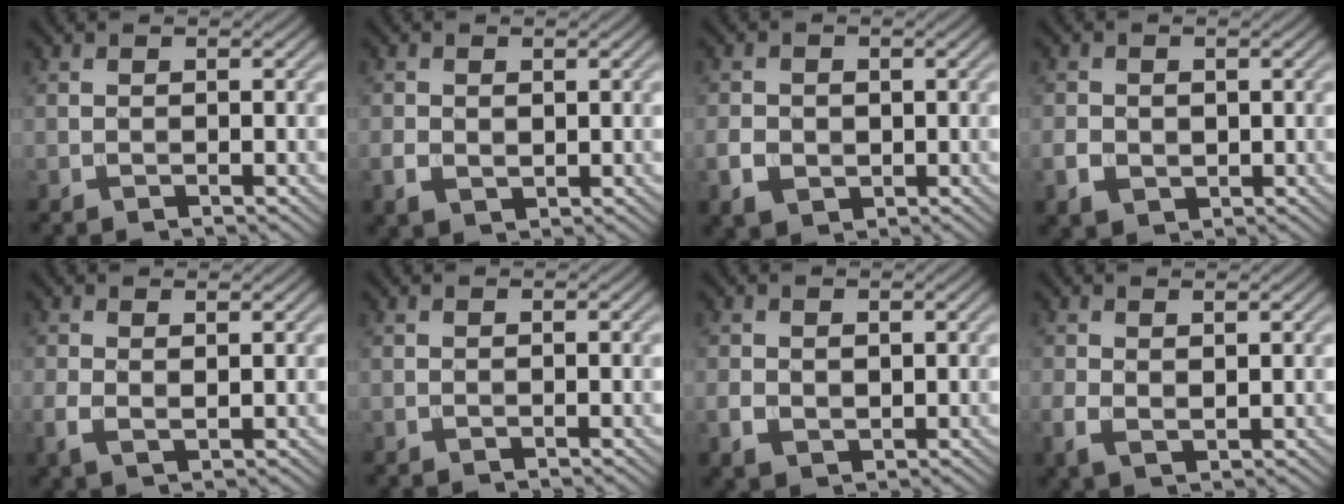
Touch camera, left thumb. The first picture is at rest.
{"total": 2.3, "force": [-0.1, 1.7, 1.5], "torque": [-0.033, -0.007, 0.001]}
{"total": 3.6, "force": [-0.7, 3.0, 1.9], "torque": [-0.046, -0.007, -0.013]}
{"total": 3.1, "force": [-0.5, 2.5, 1.6], "torque": [-0.040, -0.006, -0.008]}
{"total": 2.4, "force": [0.5, 1.0, 2.1], "torque": [-0.051, -0.001, 0.010]}
{"total": 0.0}
{"total": 2.6, "force": [0.0, 2.0, 1.6], "torque": [-0.037, -0.008, 0.003]}
{"total": 2.7, "force": [0.5, 1.2, 2.4], "torque": [-0.054, -0.003, 0.012]}